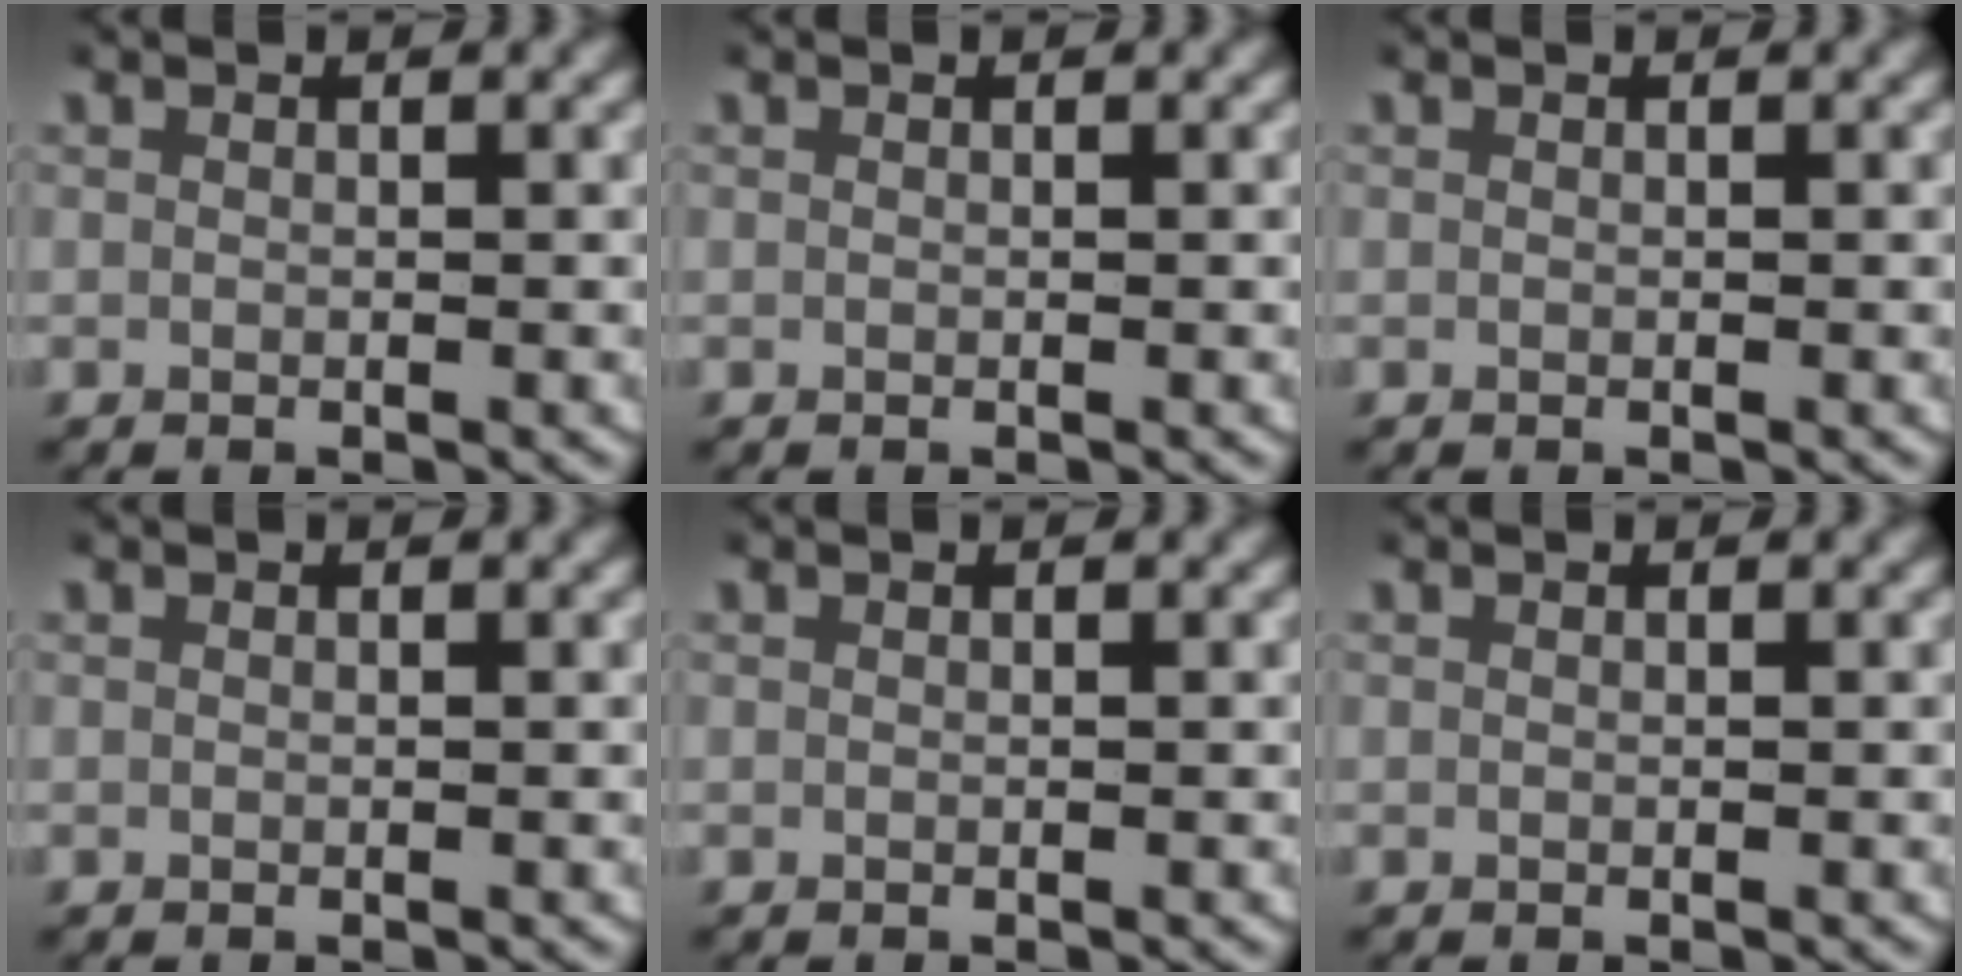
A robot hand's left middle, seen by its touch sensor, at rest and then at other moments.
{"total": 0.0}
{"total": 0.0}
{"total": 0.0}
{"total": 0.0}
{"total": 0.0}